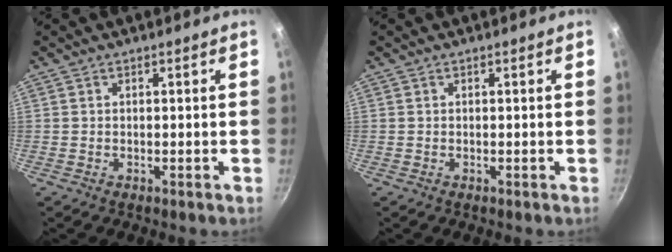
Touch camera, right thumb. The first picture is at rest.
{"total": 0.0}